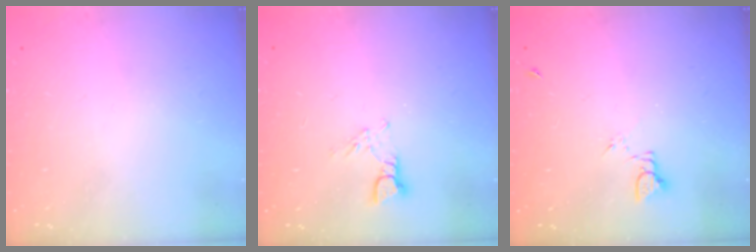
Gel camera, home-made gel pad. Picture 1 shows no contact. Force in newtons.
{"total": 3.5, "press": 3.4, "slide": 0.3}
{"total": 2.4, "press": 2.4, "slide": 0.3}